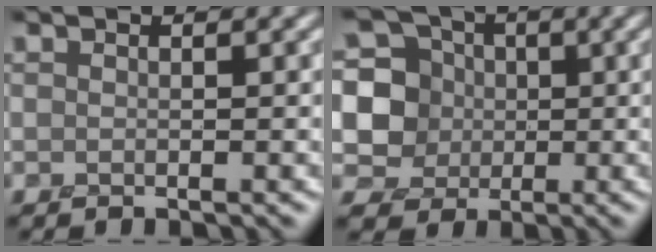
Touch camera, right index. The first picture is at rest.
{"total": 8.3, "force": [1.3, 7.5, 3.3], "torque": [-0.085, 0.047, -0.009]}